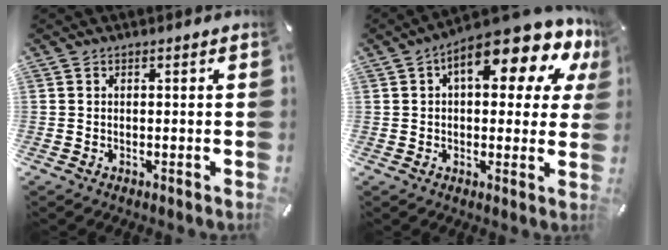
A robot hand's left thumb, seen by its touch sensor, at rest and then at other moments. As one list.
[{"total": 16.7, "force": [8.4, 6.3, 13.0], "torque": [-0.181, -0.055, 0.132]}]